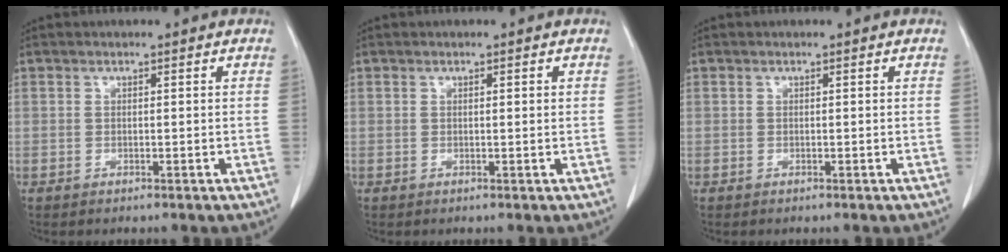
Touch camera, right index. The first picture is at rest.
{"total": 0.6, "force": [0.2, 0.0, 0.5], "torque": [-0.010, 0.000, 0.003]}
{"total": 0.0}